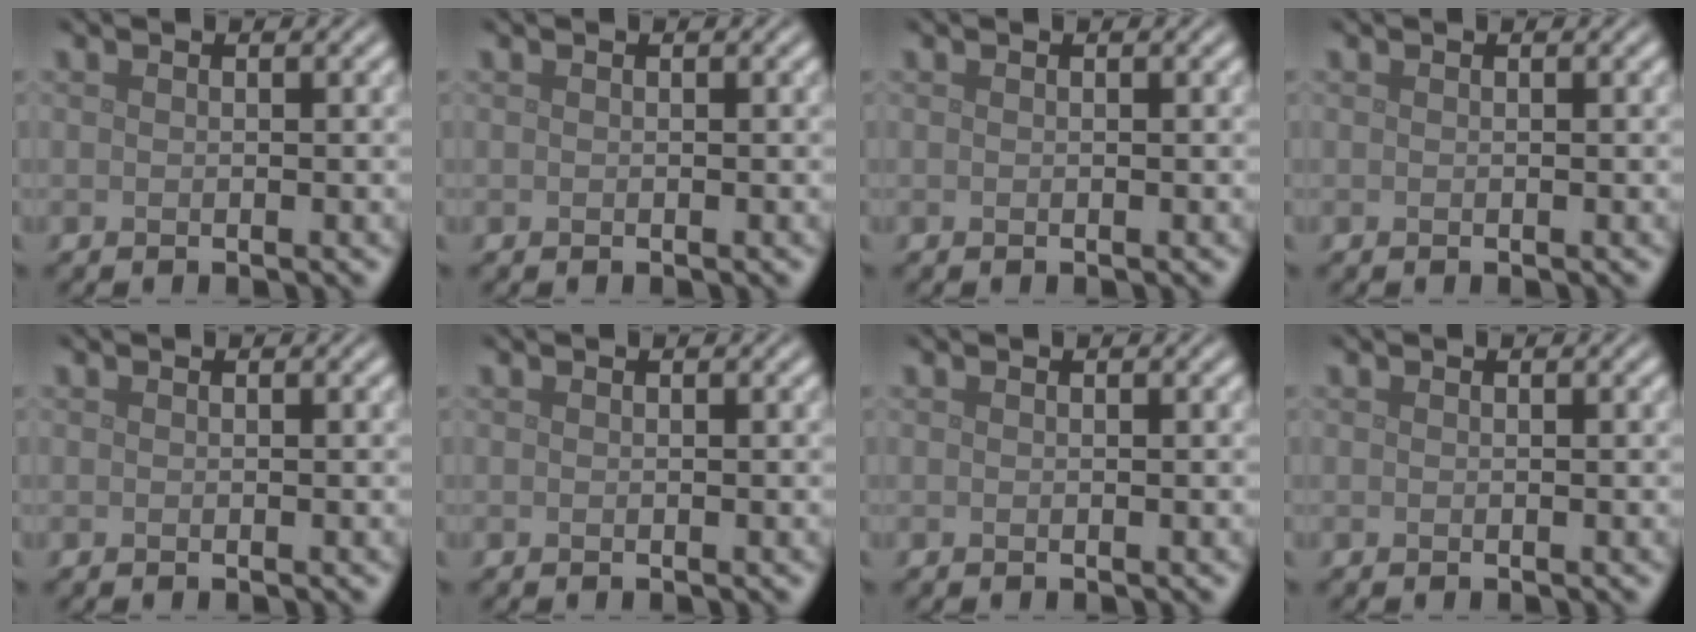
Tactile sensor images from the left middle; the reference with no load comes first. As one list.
[{"total": 0.0}, {"total": 0.0}, {"total": 0.0}, {"total": 0.0}, {"total": 0.0}, {"total": 0.0}, {"total": 0.0}]